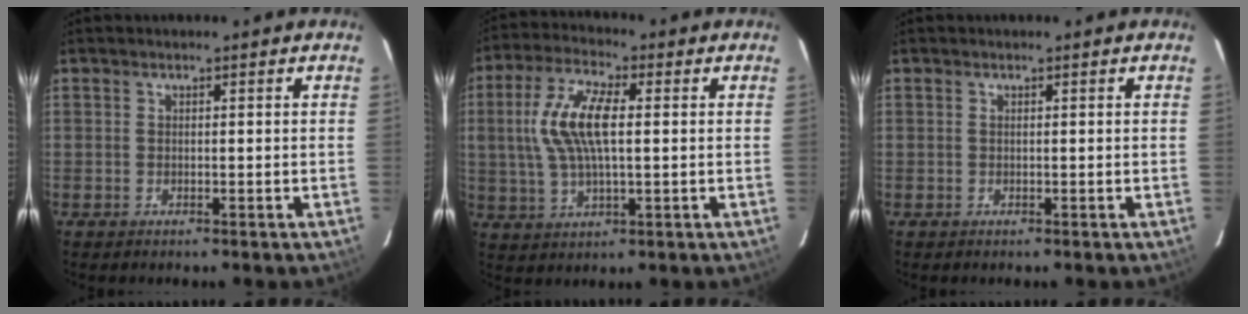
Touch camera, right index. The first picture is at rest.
{"total": 12.0, "force": [1.5, 4.7, 11.0], "torque": [-0.227, 0.013, 0.029]}
{"total": 0.0}